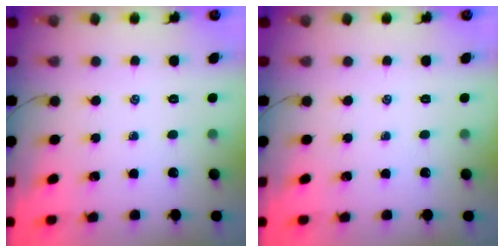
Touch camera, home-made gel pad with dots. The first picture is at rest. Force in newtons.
{"total": 0.0}